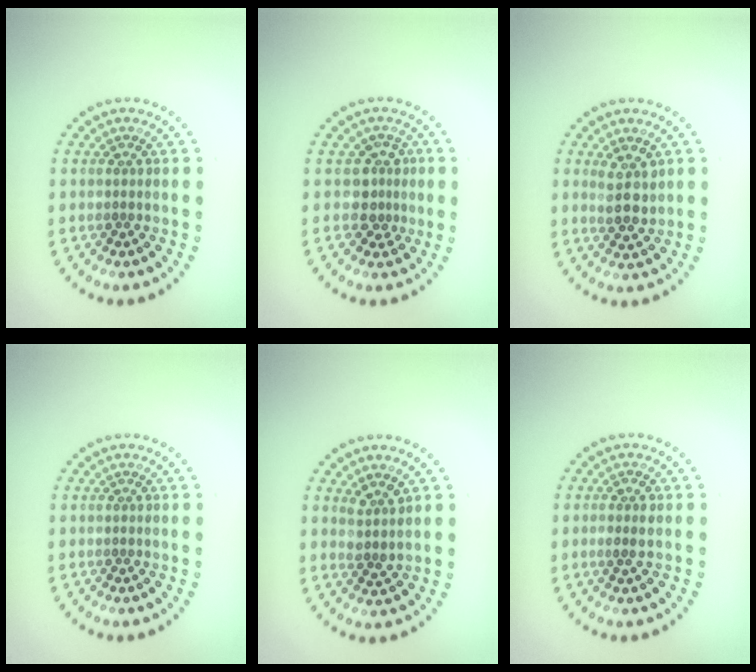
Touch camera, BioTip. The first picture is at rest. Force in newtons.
{"total": 2.4, "press": 1.8, "slide": 1.6}
{"total": 2.6, "press": 2.4, "slide": 1.0}
{"total": 0.0}
{"total": 1.7, "press": 1.3, "slide": 1.0}
{"total": 1.4, "press": 1.3, "slide": 0.4}